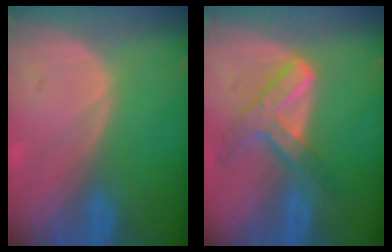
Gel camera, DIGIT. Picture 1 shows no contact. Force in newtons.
{"total": 7.2, "press": 6.1, "slide": 3.9}